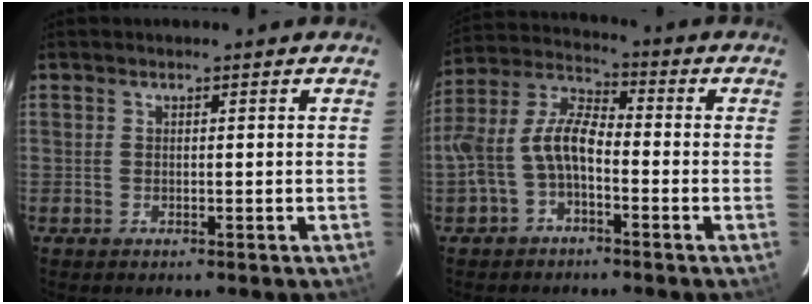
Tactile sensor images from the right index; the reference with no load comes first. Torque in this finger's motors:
{"motor_torque": [0.78, -0.45, 0.71, 0.21]}